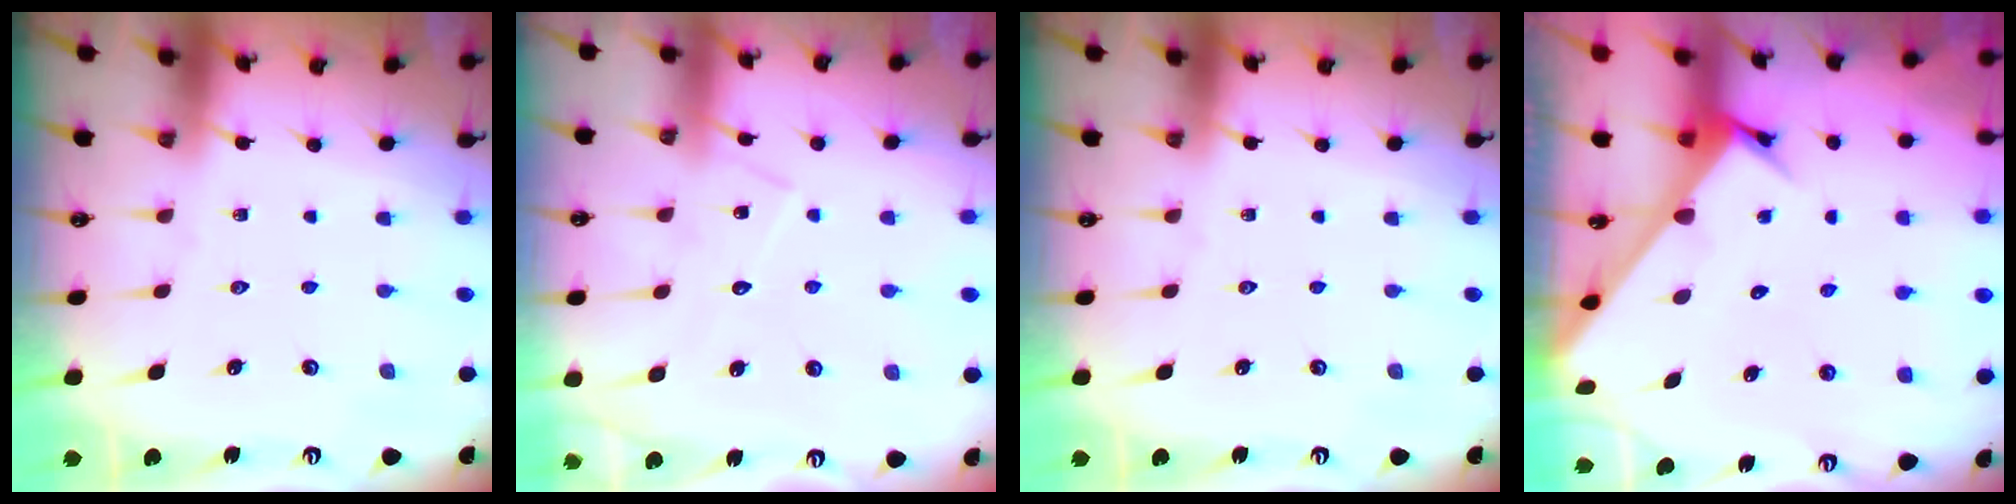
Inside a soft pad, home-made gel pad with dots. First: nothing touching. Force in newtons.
{"total": 8.9, "press": 8.9, "slide": 0.4}
{"total": 0.0}
{"total": 3.5, "press": 3.5, "slide": 0.2}